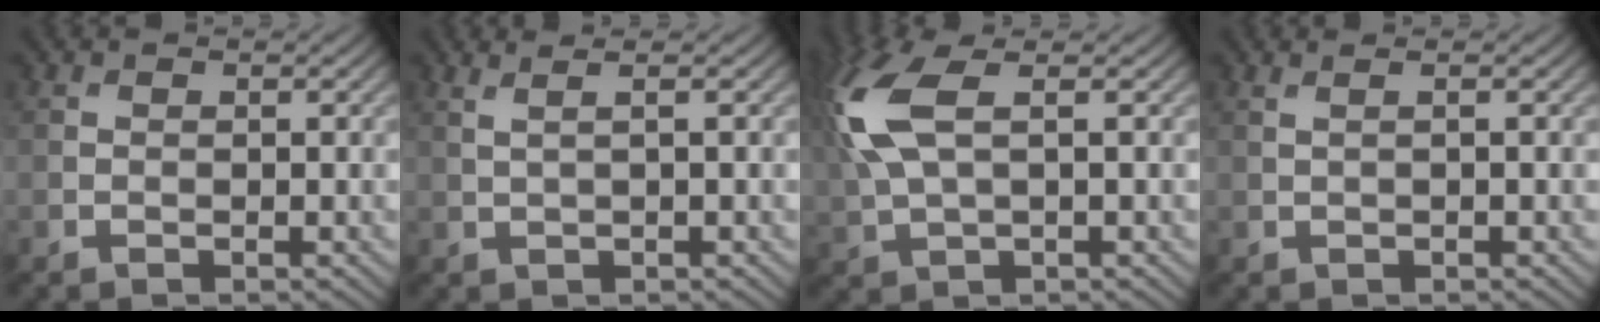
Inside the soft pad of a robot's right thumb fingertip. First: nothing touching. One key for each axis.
{"total": 2.2, "fx": 0.9, "fy": 0.5, "fz": 1.9, "tx": -0.027, "ty": 0.009, "tz": 0.000}
{"total": 9.3, "fx": 2.3, "fy": 4.0, "fz": 8.1, "tx": -0.238, "ty": 0.017, "tz": 0.047}
{"total": 1.2, "fx": 0.3, "fy": 0.4, "fz": 1.2, "tx": -0.015, "ty": 0.005, "tz": -0.007}